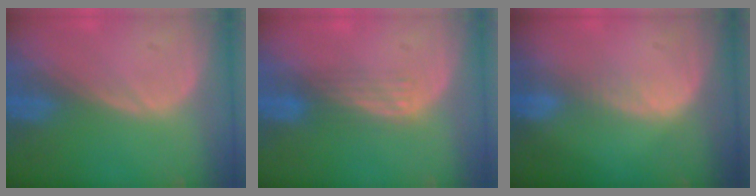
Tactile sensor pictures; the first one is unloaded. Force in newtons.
{"total": 2.9, "press": 2.7, "slide": 1.2}
{"total": 1.6, "press": 1.6, "slide": 0.1}